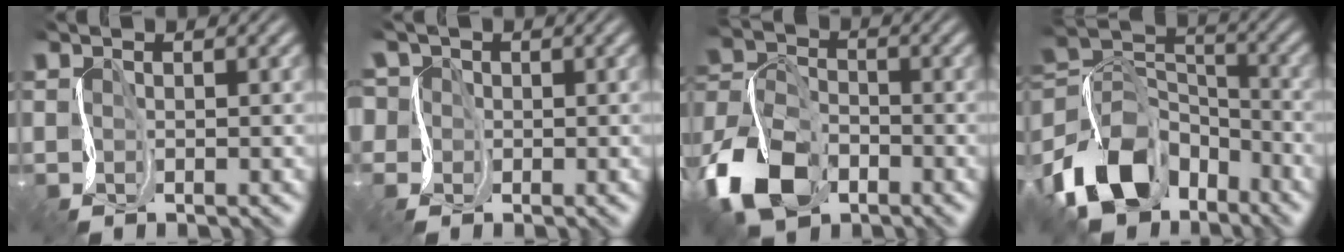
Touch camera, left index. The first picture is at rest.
{"total": 4.4, "force": [0.8, 4.1, 1.5], "torque": [-0.033, 0.028, -0.021]}
{"total": 9.8, "force": [-5.0, 6.0, 5.9], "torque": [-0.138, -0.006, -0.120]}
{"total": 12.0, "force": [-6.9, 7.5, 6.3], "torque": [-0.126, 0.005, -0.143]}